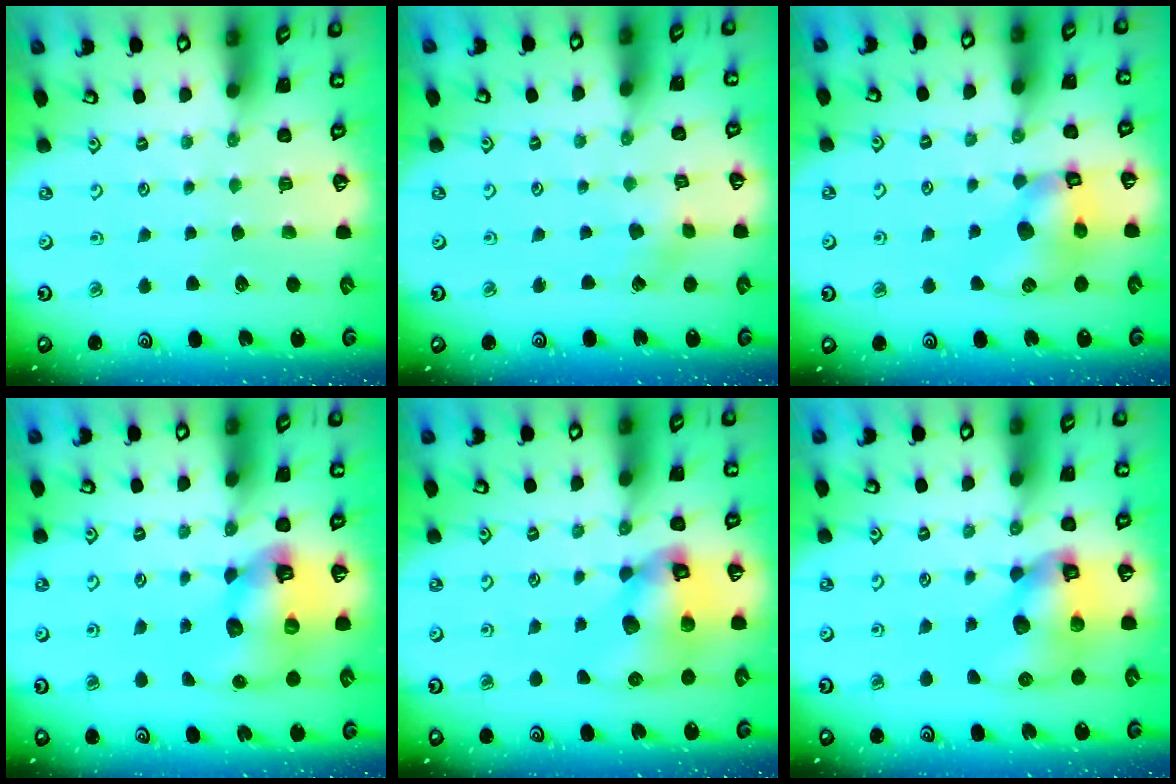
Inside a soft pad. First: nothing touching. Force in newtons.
{"total": 2.1, "press": 2.1, "slide": 0.2}
{"total": 10.8, "press": 10.7, "slide": 1.5}
{"total": 12.6, "press": 12.5, "slide": 1.7}
{"total": 13.2, "press": 13.1, "slide": 1.9}
{"total": 12.2, "press": 12.1, "slide": 1.8}